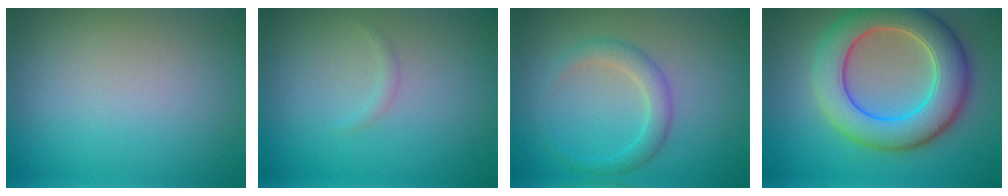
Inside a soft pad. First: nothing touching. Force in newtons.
{"total": 0.6, "press": 0.6, "slide": 0.0}
{"total": 2.3, "press": 2.3, "slide": 0.2}
{"total": 8.8, "press": 8.8, "slide": 0.8}